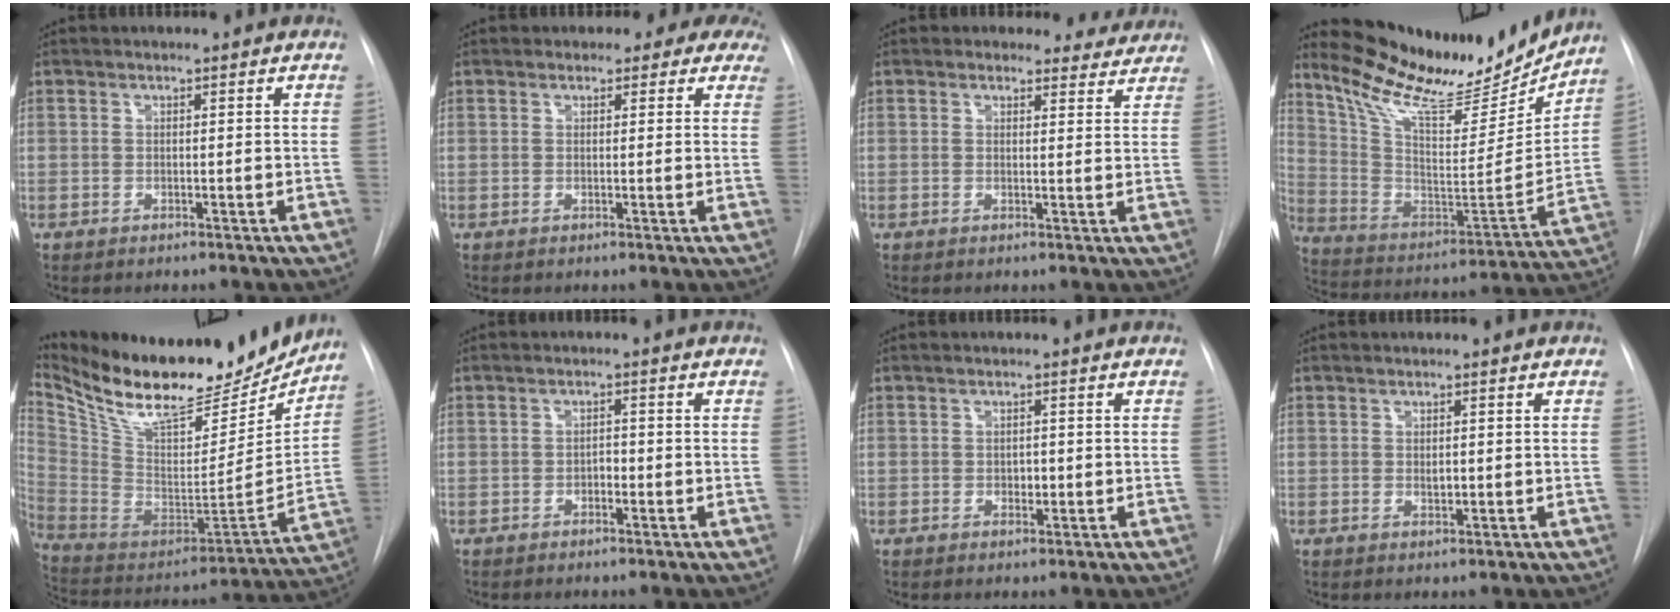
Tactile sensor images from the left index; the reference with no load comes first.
{"total": 6.9, "force": [5.9, 3.4, 0.8], "torque": [0.027, -0.009, 0.041]}
{"total": 5.4, "force": [4.8, 2.4, -0.6], "torque": [0.033, -0.016, 0.028]}
{"total": 22.6, "force": [19.9, 5.1, 9.5], "torque": [-0.170, -0.040, 0.313]}
{"total": 26.3, "force": [22.2, 8.0, 11.5], "torque": [-0.214, -0.027, 0.348]}
{"total": 1.3, "force": [-0.9, 0.7, 0.7], "torque": [-0.008, -0.001, -0.017]}
{"total": 1.2, "force": [-0.5, 0.8, 0.7], "torque": [-0.011, -0.004, -0.006]}
{"total": 0.7, "force": [-0.2, 0.4, 0.6], "torque": [-0.010, -0.008, -0.001]}